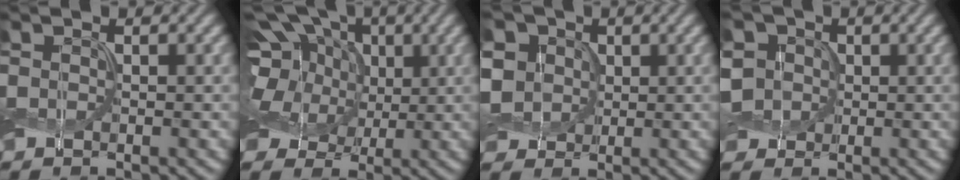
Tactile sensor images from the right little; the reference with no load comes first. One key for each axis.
{"total": 15.3, "fx": 4.7, "fy": 11.7, "fz": 8.8, "tx": -0.184, "ty": 0.047, "tz": 0.060}
{"total": 7.8, "fx": 2.0, "fy": 6.4, "fz": 4.0, "tx": -0.106, "ty": 0.032, "tz": 0.022}
{"total": 5.0, "fx": 0.6, "fy": 4.4, "fz": 2.4, "tx": -0.079, "ty": 0.024, "tz": -0.001}